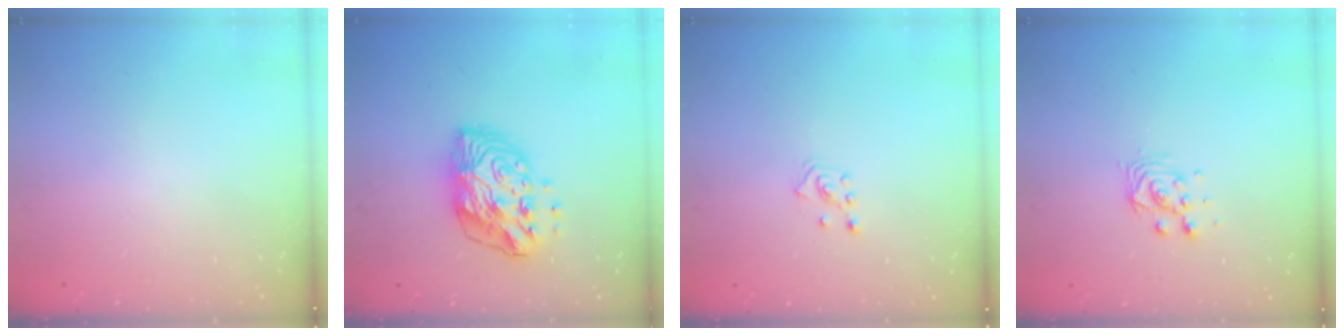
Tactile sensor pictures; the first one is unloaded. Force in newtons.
{"total": 13.7, "press": 13.6, "slide": 1.2}
{"total": 2.8, "press": 2.7, "slide": 0.7}
{"total": 5.9, "press": 5.9, "slide": 0.5}